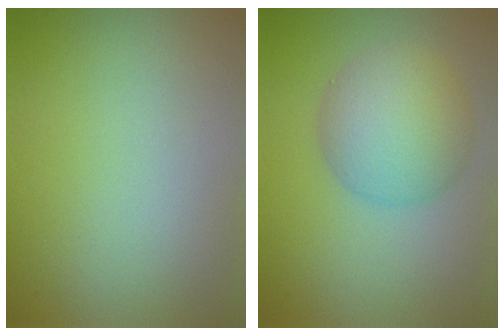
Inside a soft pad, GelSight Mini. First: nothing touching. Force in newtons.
{"total": 6.2, "press": 6.1, "slide": 0.3}